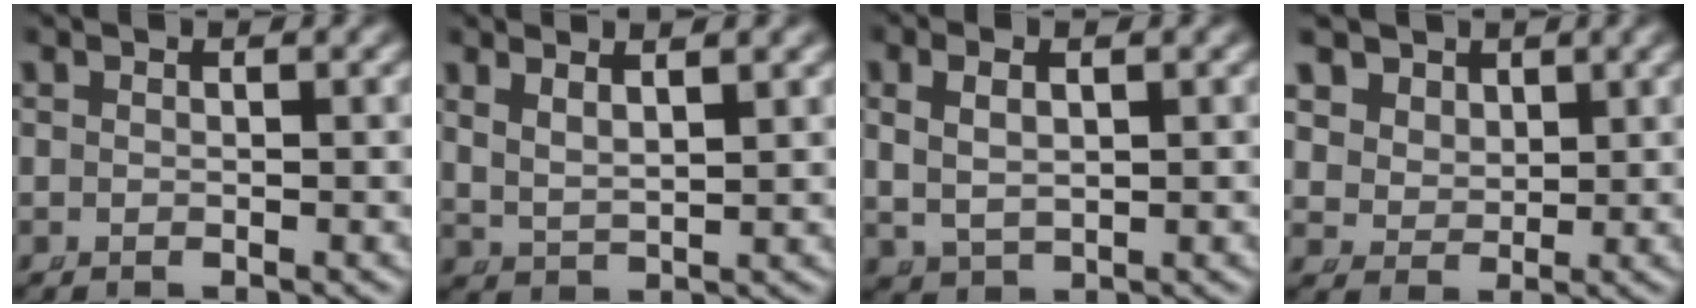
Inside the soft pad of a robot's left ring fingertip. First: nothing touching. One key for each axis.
{"total": 3.5, "fx": 2.2, "fy": 1.7, "fz": 2.0, "tx": -0.047, "ty": -0.004, "tz": 0.043}
{"total": 3.7, "fx": 0.8, "fy": 2.8, "fz": 2.3, "tx": -0.060, "ty": -0.004, "tz": 0.024}
{"total": 6.2, "fx": 2.7, "fy": 4.9, "fz": 2.6, "tx": -0.071, "ty": -0.016, "tz": 0.052}